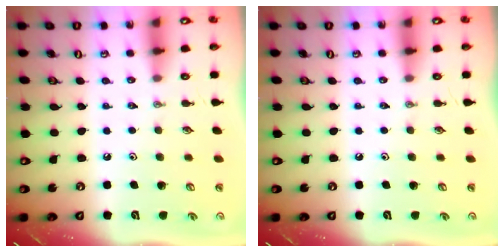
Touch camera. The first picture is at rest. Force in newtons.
{"total": 0.0}